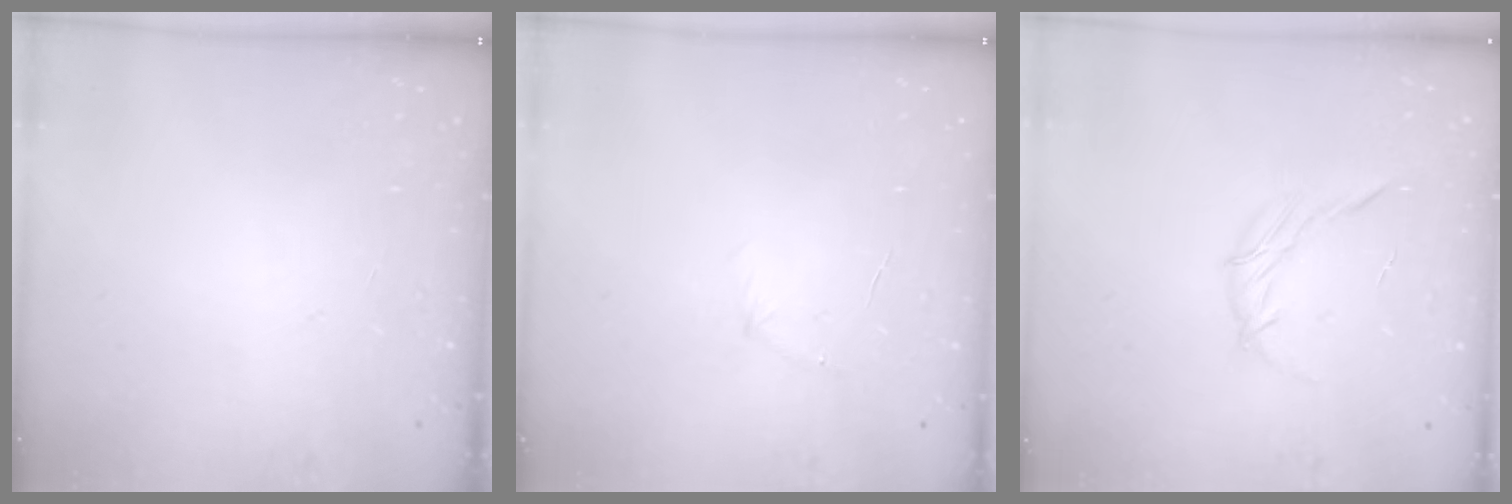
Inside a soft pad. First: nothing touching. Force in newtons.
{"total": 3.9, "press": 3.7, "slide": 1.2}
{"total": 4.8, "press": 4.7, "slide": 1.0}